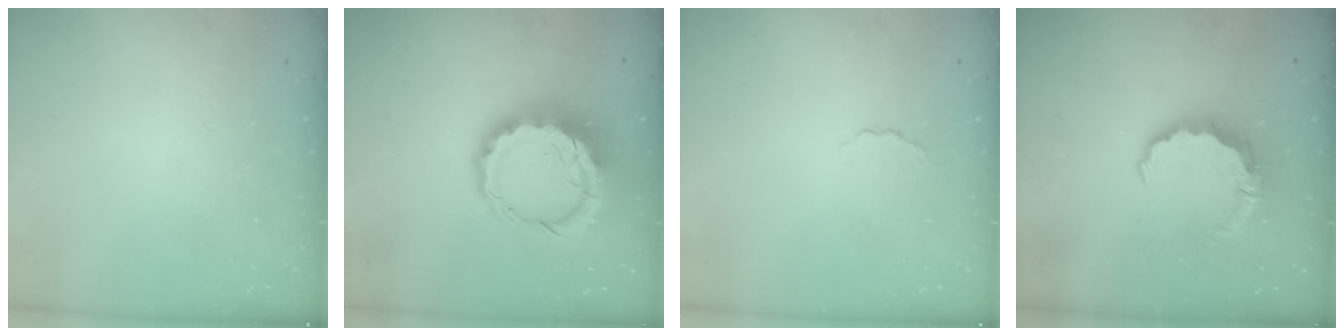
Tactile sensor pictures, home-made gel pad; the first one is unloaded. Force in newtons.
{"total": 11.7, "press": 11.4, "slide": 2.7}
{"total": 1.7, "press": 1.6, "slide": 0.5}
{"total": 8.0, "press": 8.0, "slide": 1.0}